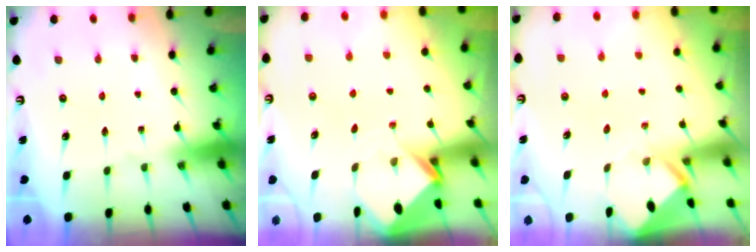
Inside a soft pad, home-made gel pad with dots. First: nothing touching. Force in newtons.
{"total": 3.5, "press": 3.5, "slide": 0.2}
{"total": 2.9, "press": 2.9, "slide": 0.1}